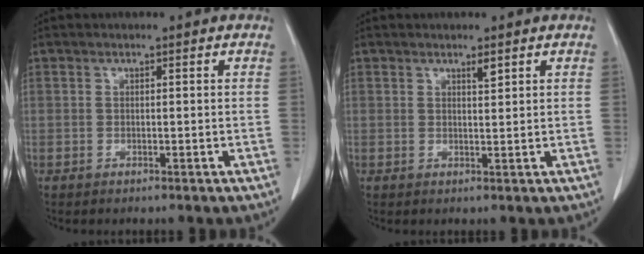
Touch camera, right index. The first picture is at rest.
{"total": 1.2, "force": [0.8, 0.1, 0.8], "torque": [-0.016, -0.005, 0.015]}